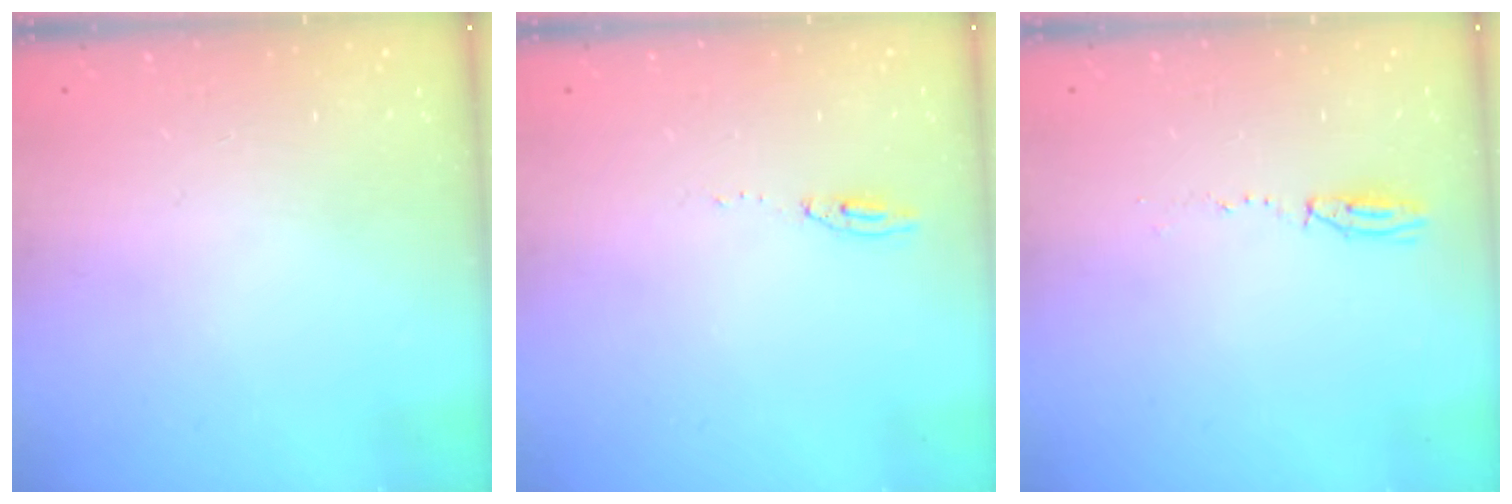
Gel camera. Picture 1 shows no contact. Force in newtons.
{"total": 4.8, "press": 4.8, "slide": 0.6}
{"total": 3.9, "press": 3.8, "slide": 0.9}